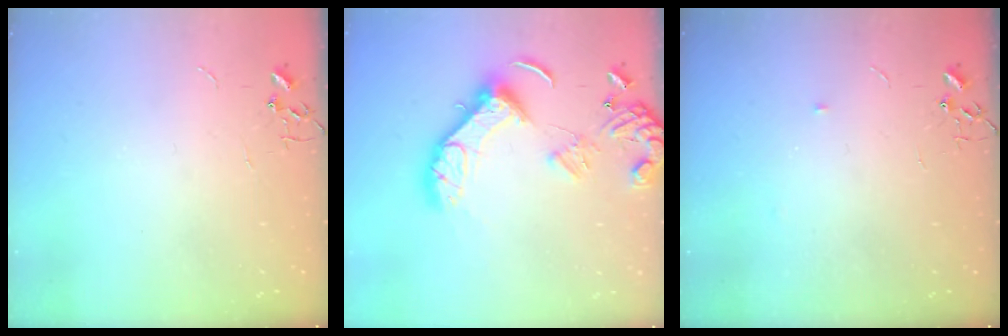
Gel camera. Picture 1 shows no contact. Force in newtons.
{"total": 15.1, "press": 15.0, "slide": 1.8}
{"total": 3.0, "press": 2.9, "slide": 0.5}